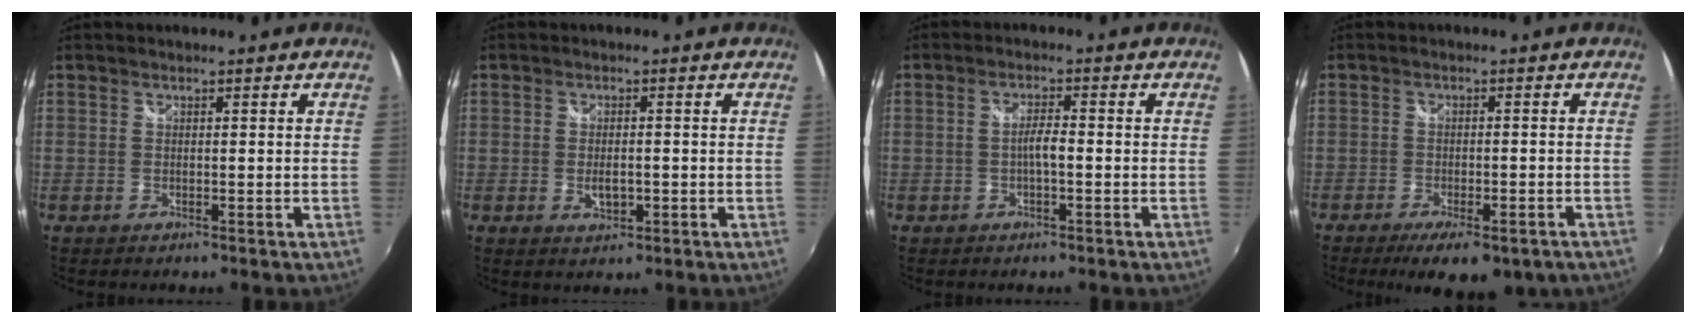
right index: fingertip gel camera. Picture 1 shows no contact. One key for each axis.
{"total": 3.1, "fx": -0.7, "fy": 1.9, "fz": 2.3, "tx": -0.041, "ty": -0.005, "tz": -0.009}
{"total": 4.0, "fx": -1.2, "fy": 0.4, "fz": 3.7, "tx": -0.072, "ty": 0.007, "tz": -0.023}
{"total": 11.0, "fx": -7.6, "fy": 3.7, "fz": 7.1, "tx": -0.138, "ty": -0.032, "tz": -0.103}